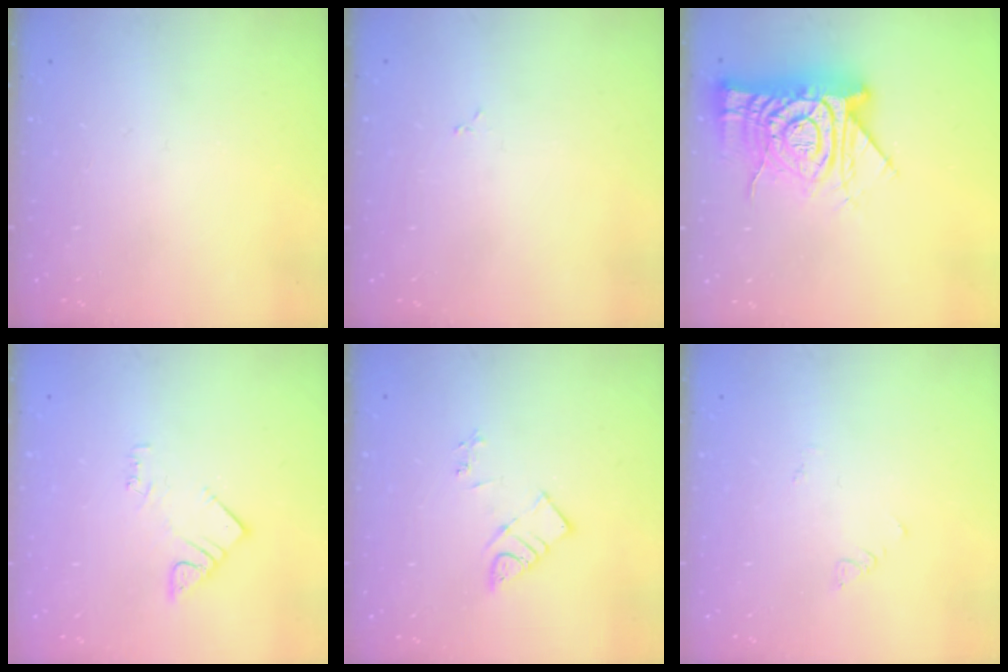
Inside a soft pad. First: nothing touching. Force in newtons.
{"total": 1.9, "press": 1.9, "slide": 0.3}
{"total": 18.4, "press": 18.3, "slide": 1.8}
{"total": 3.1, "press": 3.0, "slide": 0.5}
{"total": 6.0, "press": 6.0, "slide": 0.2}
{"total": 1.9, "press": 1.9, "slide": 0.4}